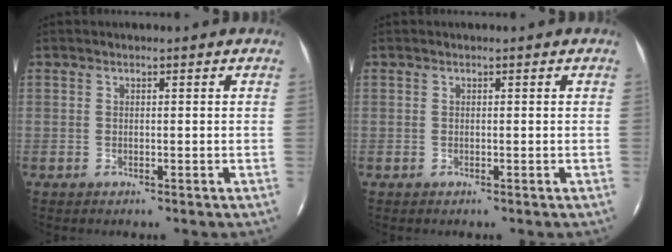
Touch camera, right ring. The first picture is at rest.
{"total": 0.0}